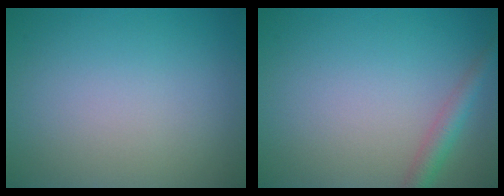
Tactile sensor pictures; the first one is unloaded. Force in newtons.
{"total": 2.4, "press": 2.4, "slide": 0.2}